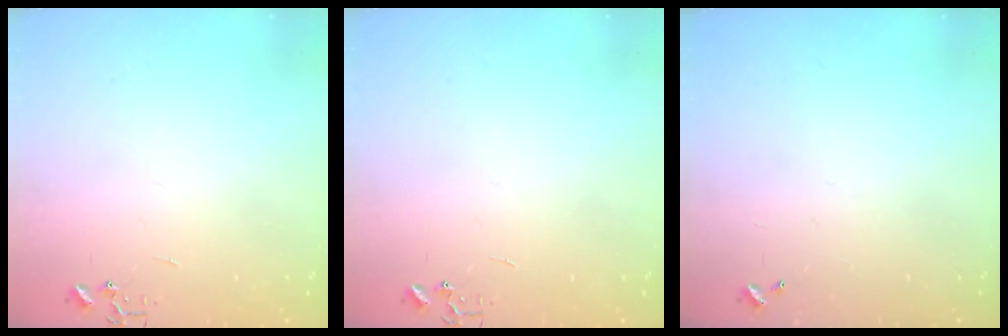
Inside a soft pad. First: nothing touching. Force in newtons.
{"total": 0.0}
{"total": 0.0}